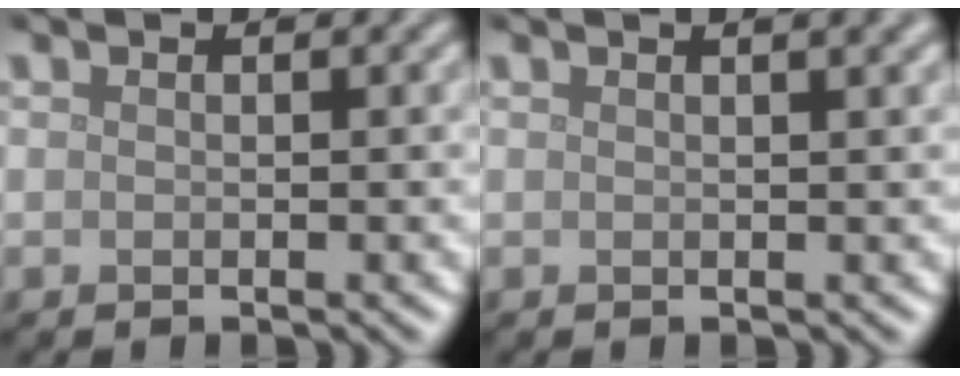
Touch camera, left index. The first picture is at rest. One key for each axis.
{"total": 3.0, "fx": 1.5, "fy": 1.1, "fz": 2.3, "tx": -0.012, "ty": 0.009, "tz": 0.009}